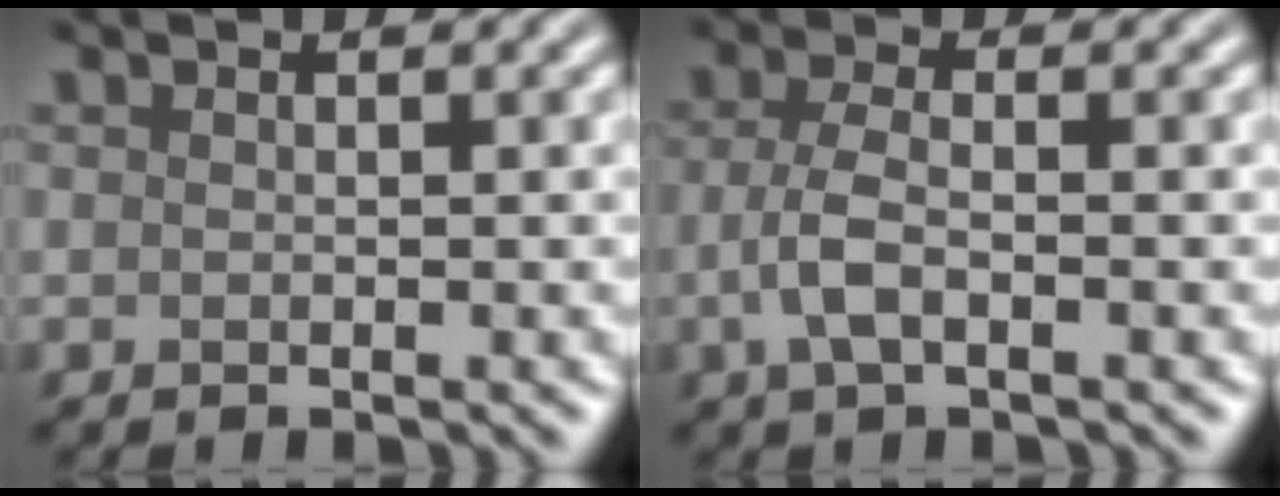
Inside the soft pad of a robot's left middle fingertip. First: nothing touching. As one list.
[{"total": 3.0, "force": [-0.8, 1.2, 2.6], "torque": [-0.060, 0.002, -0.021]}]